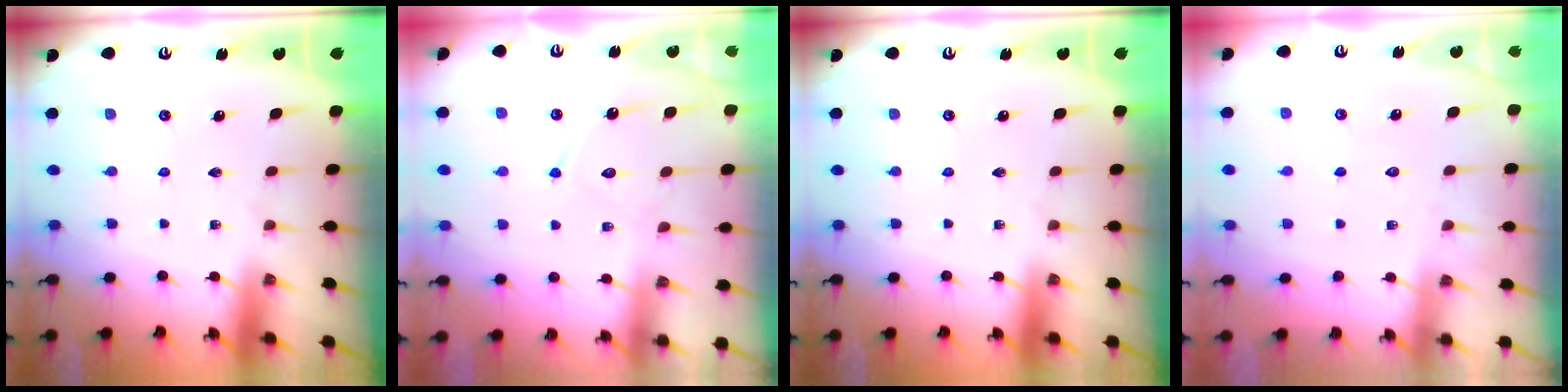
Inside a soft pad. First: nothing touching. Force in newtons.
{"total": 10.8, "press": 10.8, "slide": 0.8}
{"total": 0.0}
{"total": 5.2, "press": 5.1, "slide": 0.6}